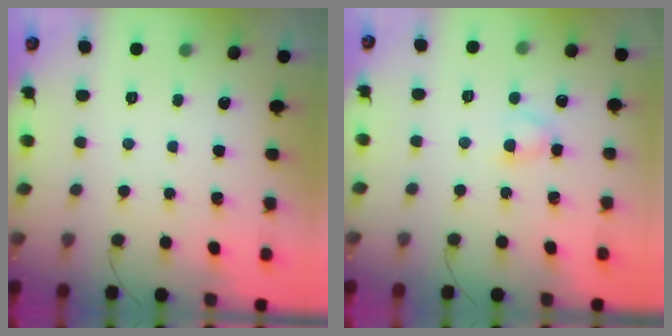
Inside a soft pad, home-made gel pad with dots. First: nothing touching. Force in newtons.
{"total": 3.5, "press": 3.4, "slide": 1.1}